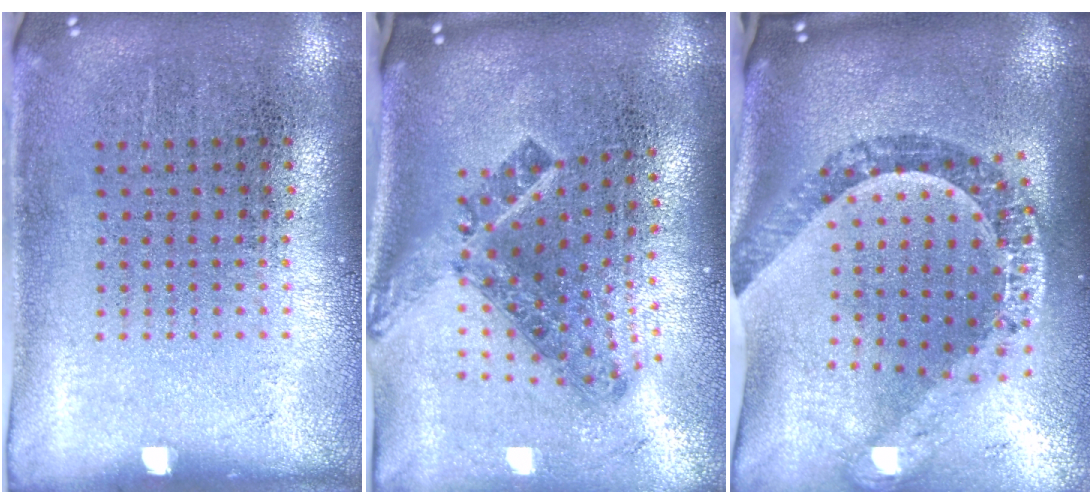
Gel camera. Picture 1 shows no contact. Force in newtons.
{"total": 1.9, "press": 1.3, "slide": 1.4}
{"total": 2.5, "press": 2.1, "slide": 1.3}